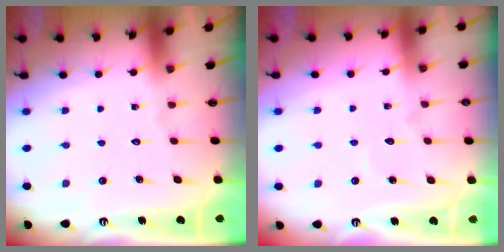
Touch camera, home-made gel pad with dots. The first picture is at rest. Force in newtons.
{"total": 3.1, "press": 3.1, "slide": 0.3}